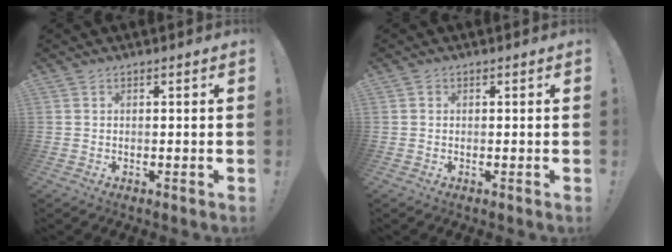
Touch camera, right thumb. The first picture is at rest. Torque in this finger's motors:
{"motor_torque": [0.13, 0.06, 0.25, -0.33, -0.02]}